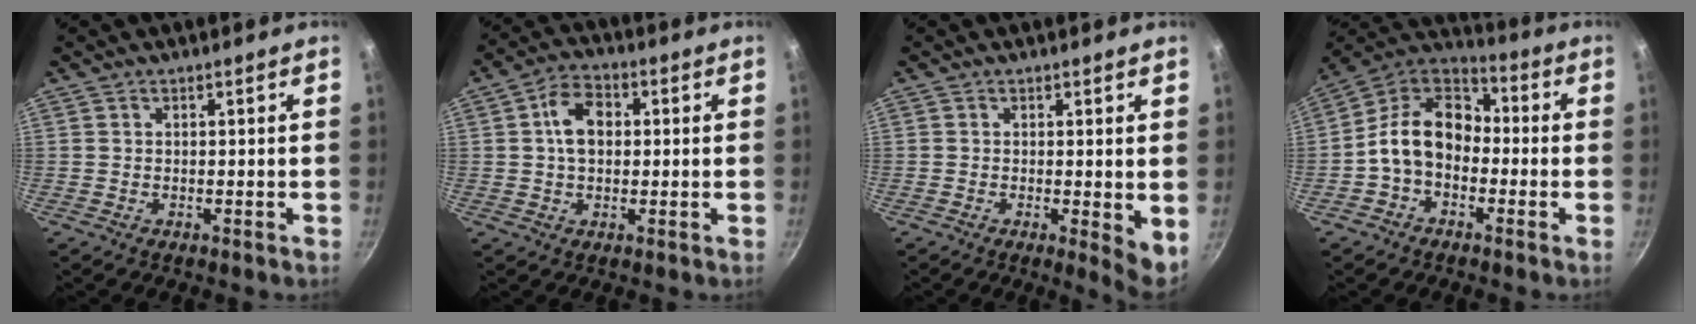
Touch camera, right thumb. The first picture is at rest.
{"total": 7.7, "force": [1.0, 5.3, 5.4], "torque": [-0.073, 0.015, 0.006]}
{"total": 4.6, "force": [-0.1, 1.2, 4.5], "torque": [-0.061, -0.016, -0.002]}
{"total": 13.2, "force": [-2.2, 9.6, 8.7], "torque": [-0.115, 0.047, -0.064]}